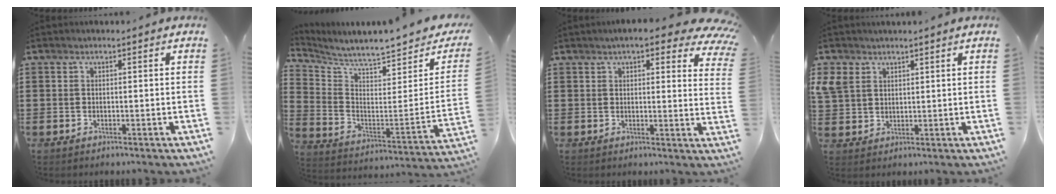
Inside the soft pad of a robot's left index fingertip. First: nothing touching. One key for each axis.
{"total": 5.4, "fx": 5.0, "fy": -0.5, "fz": 2.1, "tx": -0.069, "ty": -0.060, "tz": 0.080}
{"total": 5.8, "fx": 4.5, "fy": 0.9, "fz": 3.4, "tx": -0.064, "ty": -0.012, "tz": 0.078}
{"total": 3.9, "fx": 2.6, "fy": 2.8, "fz": 1.0, "tx": -0.036, "ty": 0.011, "tz": 0.049}